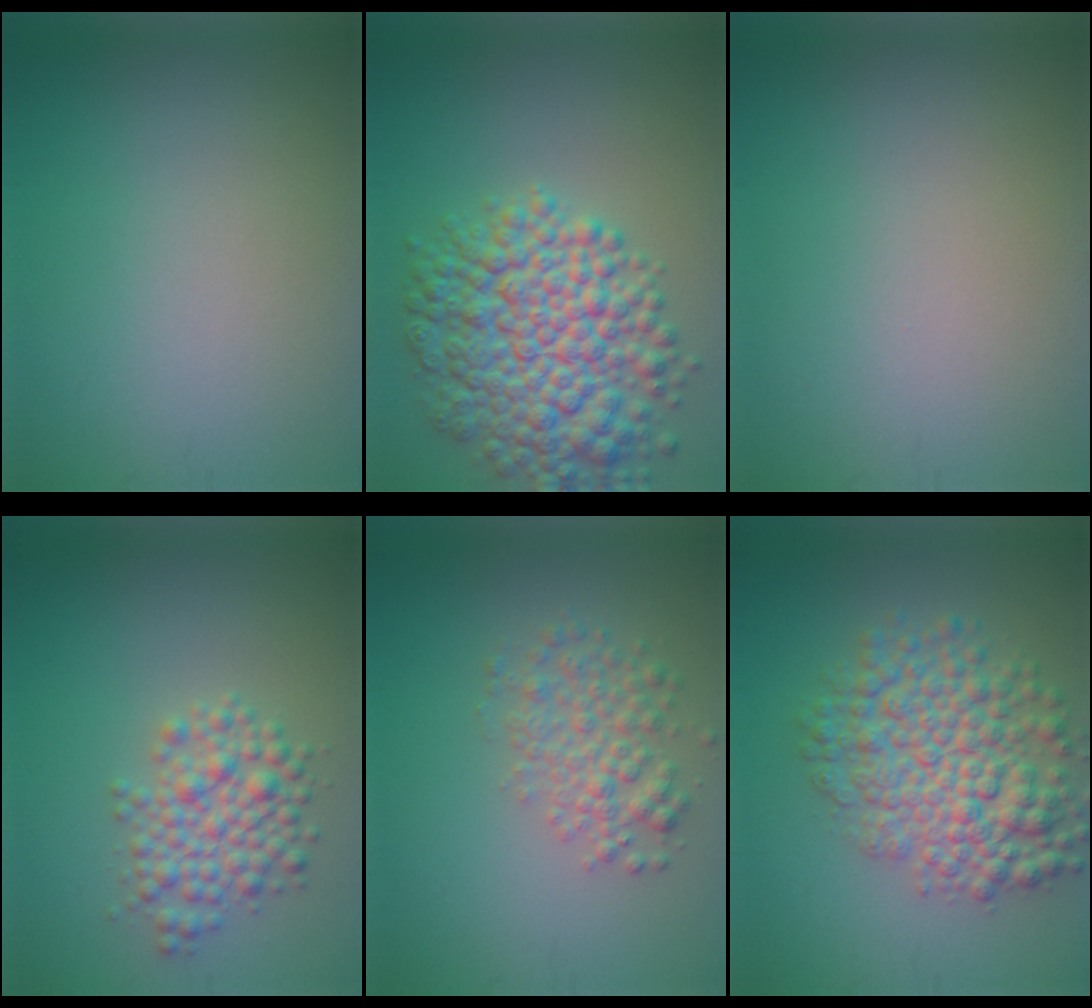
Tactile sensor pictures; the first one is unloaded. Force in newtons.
{"total": 9.1, "press": 9.1, "slide": 0.3}
{"total": 0.0}
{"total": 3.9, "press": 3.9, "slide": 0.2}
{"total": 3.3, "press": 3.3, "slide": 0.1}
{"total": 7.6, "press": 7.6, "slide": 0.2}